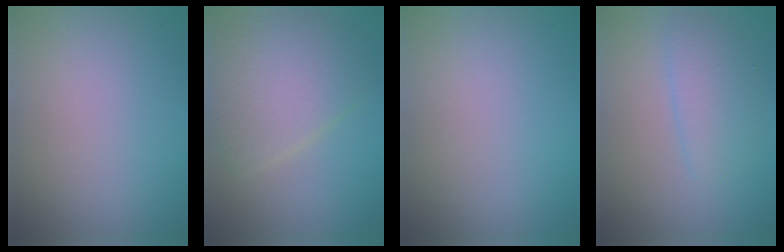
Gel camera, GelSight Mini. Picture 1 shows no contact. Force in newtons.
{"total": 5.8, "press": 5.8, "slide": 0.2}
{"total": 0.0}
{"total": 2.8, "press": 2.8, "slide": 0.1}